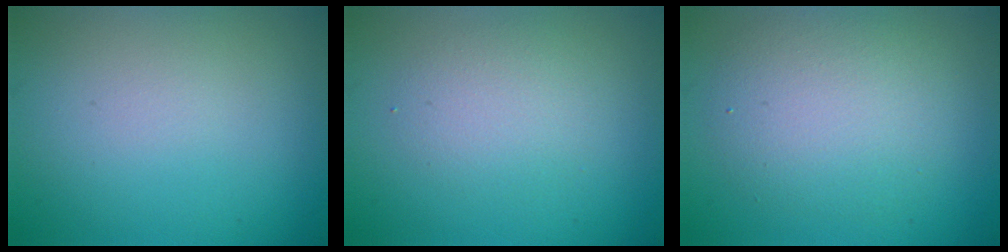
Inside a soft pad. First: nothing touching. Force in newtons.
{"total": 2.4, "press": 2.4, "slide": 0.2}
{"total": 4.9, "press": 4.8, "slide": 0.8}